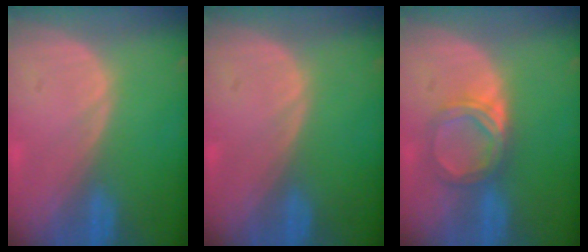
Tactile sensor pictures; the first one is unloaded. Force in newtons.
{"total": 0.0}
{"total": 5.2, "press": 4.6, "slide": 2.5}